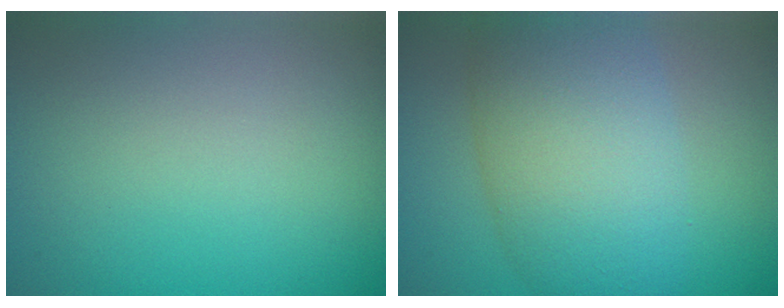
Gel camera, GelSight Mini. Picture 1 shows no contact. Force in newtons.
{"total": 9.5, "press": 9.5, "slide": 0.3}